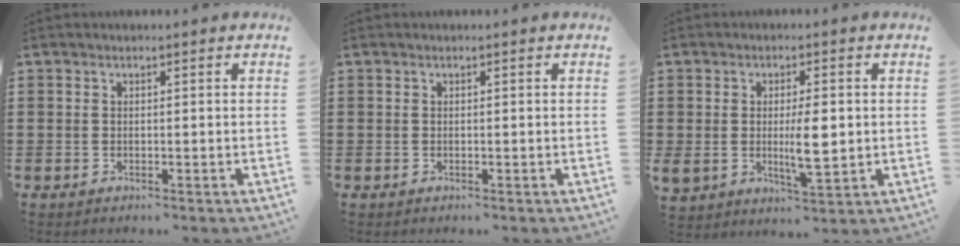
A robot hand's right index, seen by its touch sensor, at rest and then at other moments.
{"total": 0.0}
{"total": 6.0, "force": [0.0, 2.0, 5.6], "torque": [-0.108, -0.010, -0.004]}